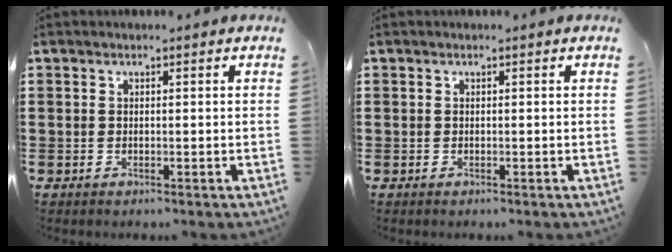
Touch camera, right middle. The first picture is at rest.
{"total": 0.0}